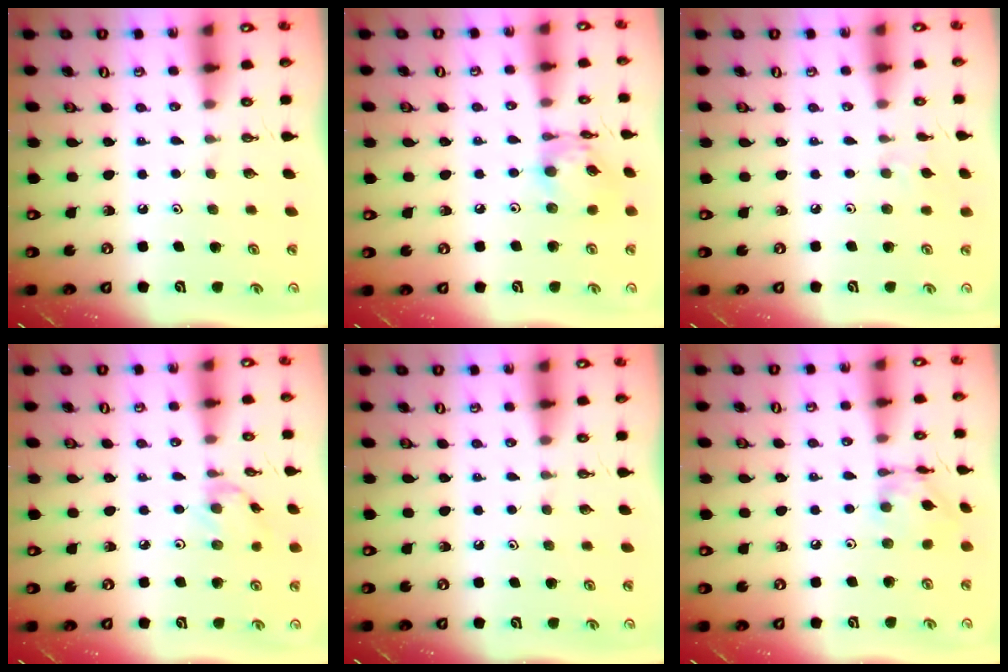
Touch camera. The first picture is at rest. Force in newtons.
{"total": 12.2, "press": 12.1, "slide": 1.0}
{"total": 2.6, "press": 2.6, "slide": 0.5}
{"total": 1.0, "press": 1.0, "slide": 0.3}
{"total": 0.0}
{"total": 8.7, "press": 8.7, "slide": 0.7}